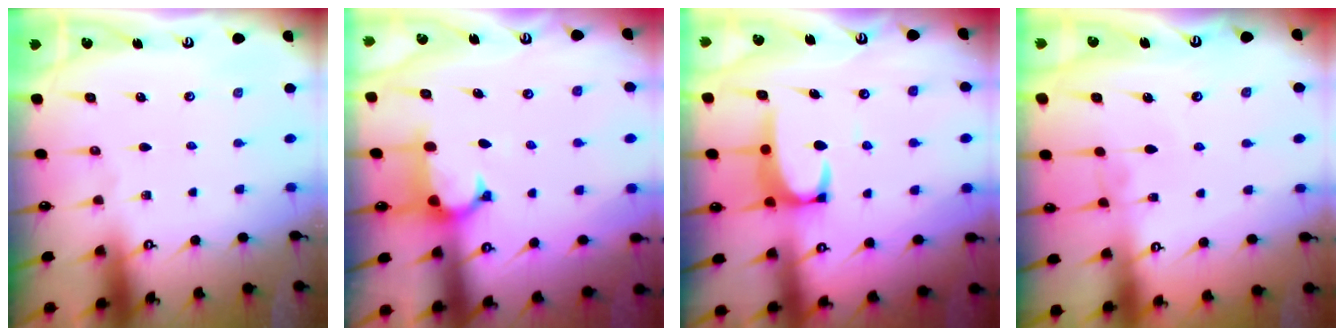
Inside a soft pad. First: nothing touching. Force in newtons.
{"total": 0.7, "press": 0.1, "slide": 0.7}
{"total": 3.5, "press": 3.5, "slide": 0.4}
{"total": 2.9, "press": 2.9, "slide": 0.4}